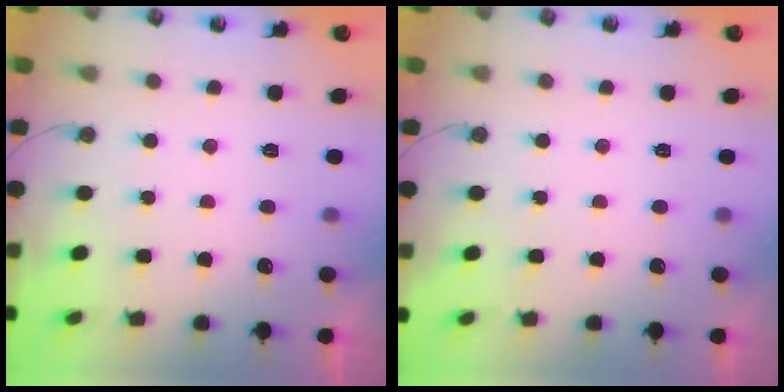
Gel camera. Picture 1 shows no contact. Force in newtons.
{"total": 0.0}